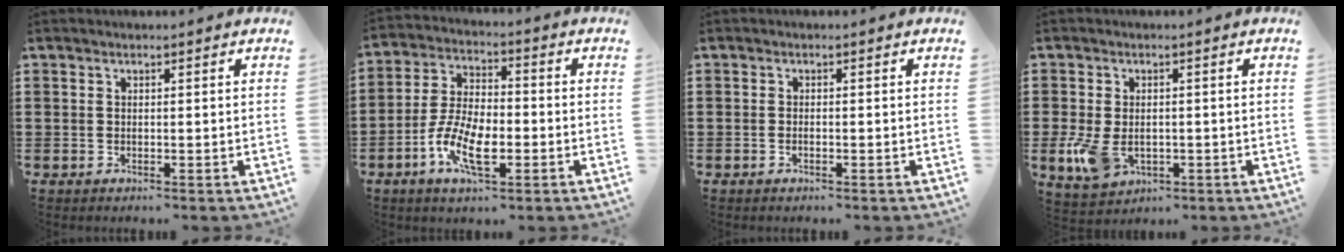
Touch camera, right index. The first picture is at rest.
{"total": 9.2, "force": [-3.5, 3.9, 7.6], "torque": [-0.179, -0.012, -0.070]}
{"total": 0.7, "force": [-0.4, 0.2, 0.6], "torque": [-0.012, -0.005, -0.006]}
{"total": 5.4, "force": [-1.2, 3.5, 3.9], "torque": [-0.105, -0.005, -0.028]}